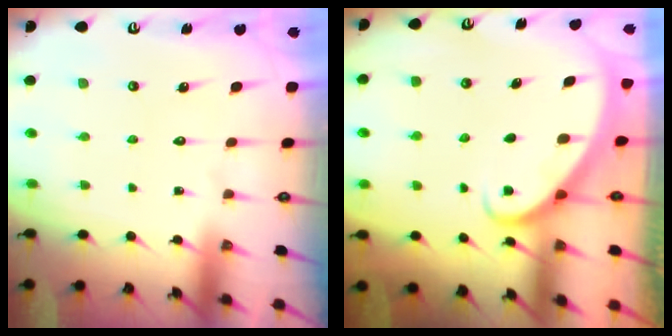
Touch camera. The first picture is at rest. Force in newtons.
{"total": 2.8, "press": 2.8, "slide": 0.2}